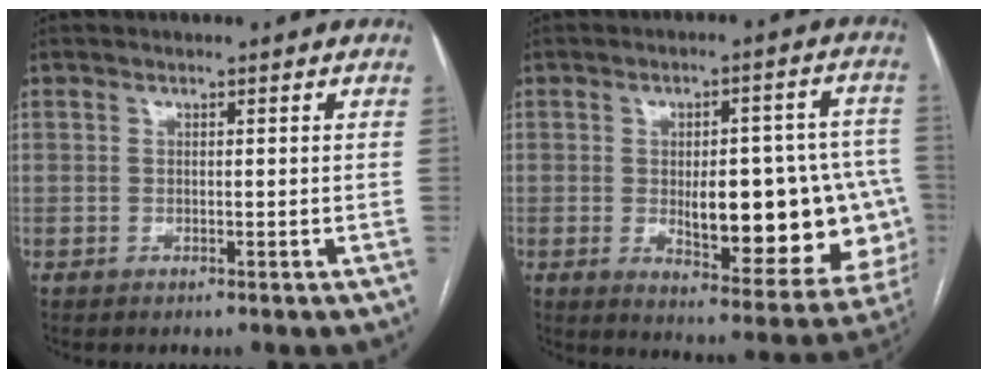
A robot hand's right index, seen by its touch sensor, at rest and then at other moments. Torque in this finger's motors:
{"motor_torque": [1.92, -0.22, 0.80, 0.12]}